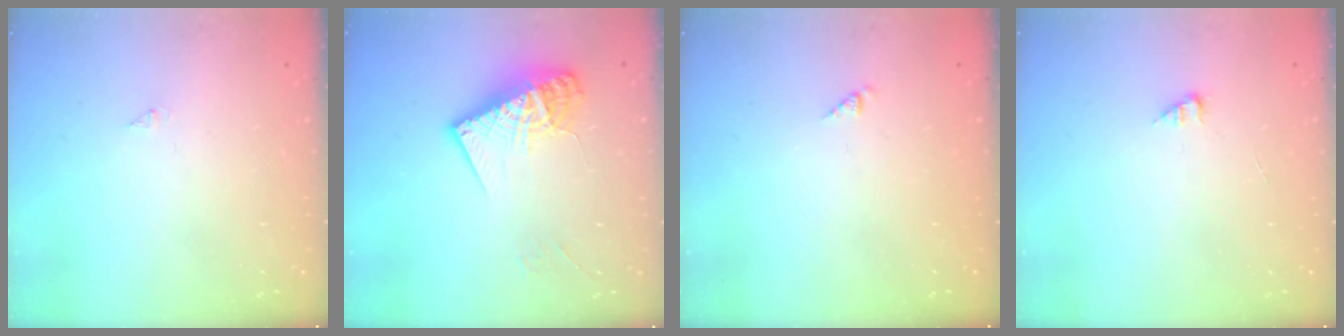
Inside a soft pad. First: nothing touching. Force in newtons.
{"total": 14.0, "press": 13.9, "slide": 1.5}
{"total": 0.8, "press": 0.8, "slide": 0.2}
{"total": 1.6, "press": 1.6, "slide": 0.2}